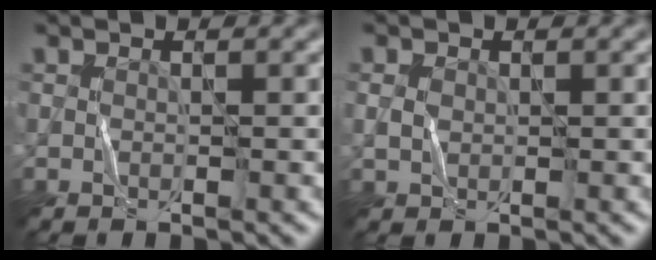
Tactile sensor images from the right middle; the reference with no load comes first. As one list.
[{"total": 1.3, "force": [0.2, 1.0, 0.8], "torque": [-0.017, 0.003, 0.003]}]